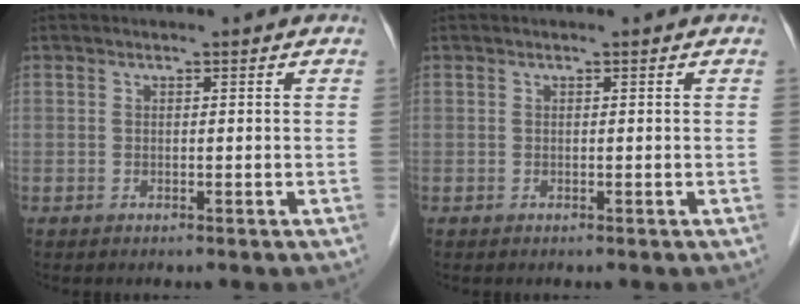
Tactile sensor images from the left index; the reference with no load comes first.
{"total": 0.0}